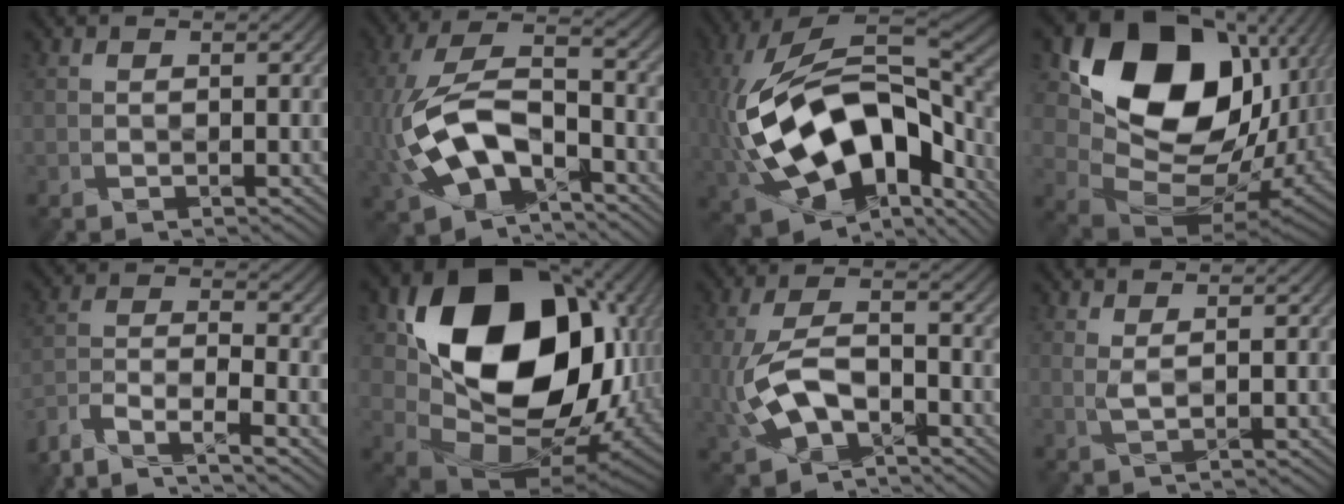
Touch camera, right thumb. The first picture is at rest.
{"total": 13.0, "force": [-4.1, 6.8, 10.3], "torque": [-0.252, -0.010, -0.080]}
{"total": 19.6, "force": [-3.2, 10.8, 16.1], "torque": [-0.349, -0.014, -0.035]}
{"total": 18.9, "force": [5.6, 13.8, 11.7], "torque": [-0.224, -0.014, 0.132]}
{"total": 8.8, "force": [-7.0, 2.6, 4.6], "torque": [-0.091, -0.009, -0.139]}
{"total": 19.7, "force": [3.9, 14.5, 12.9], "torque": [-0.250, -0.039, 0.110]}
{"total": 8.2, "force": [-2.6, 4.1, 6.6], "torque": [-0.155, 0.004, -0.053]}
{"total": 1.4, "force": [1.0, 0.1, 0.9], "torque": [-0.025, -0.001, 0.023]}